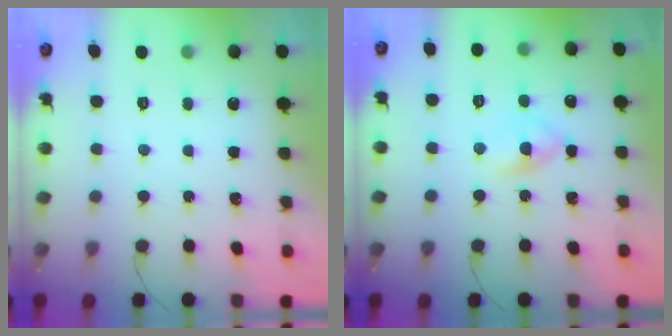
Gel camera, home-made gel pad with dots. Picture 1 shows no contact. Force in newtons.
{"total": 4.1, "press": 4.0, "slide": 1.1}